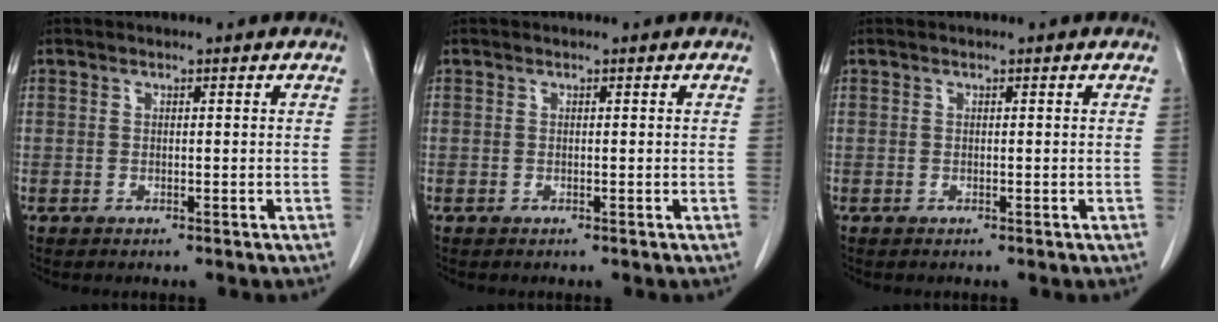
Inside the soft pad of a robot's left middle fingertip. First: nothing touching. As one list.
[{"total": 0.0}, {"total": 0.0}]